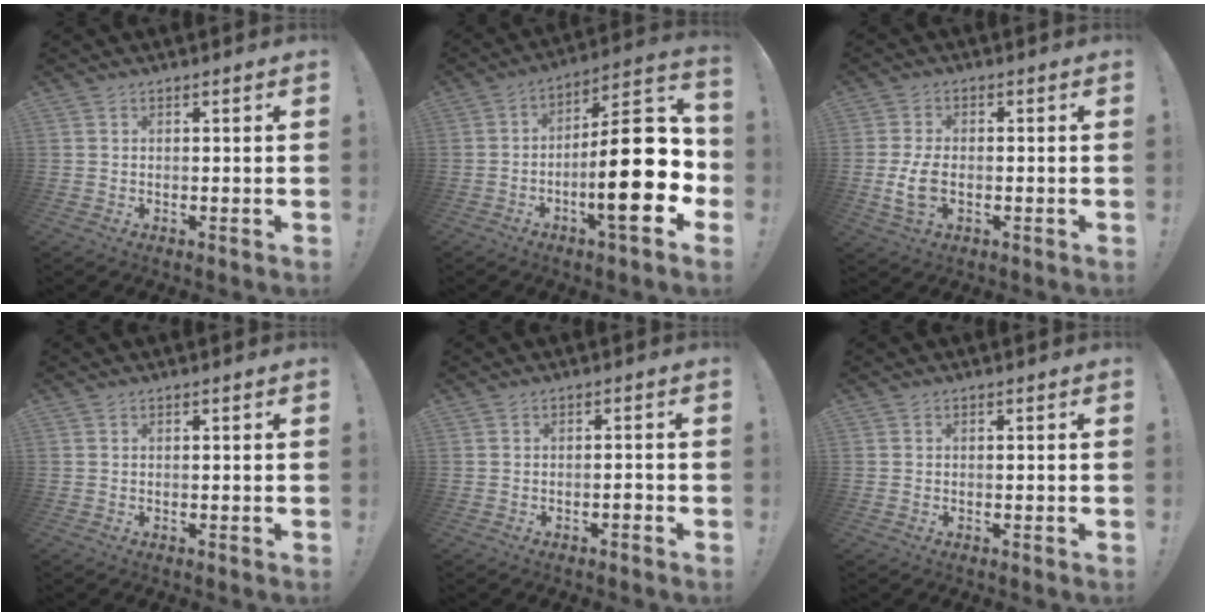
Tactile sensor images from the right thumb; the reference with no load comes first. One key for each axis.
{"total": 24.0, "fx": -4.2, "fy": 6.8, "fz": 22.6, "tx": -0.346, "ty": 0.019, "tz": -0.063}
{"total": 7.3, "fx": -1.2, "fy": 4.4, "fz": 5.8, "tx": -0.109, "ty": -0.007, "tz": -0.020}
{"total": 0.0}
{"total": 1.6, "fx": -1.0, "fy": 0.4, "fz": 1.2, "tx": -0.017, "ty": 0.000, "tz": -0.017}
{"total": 0.0}